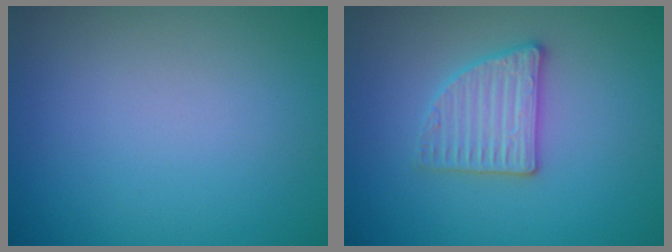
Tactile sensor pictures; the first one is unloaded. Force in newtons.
{"total": 2.8, "press": 2.7, "slide": 0.5}